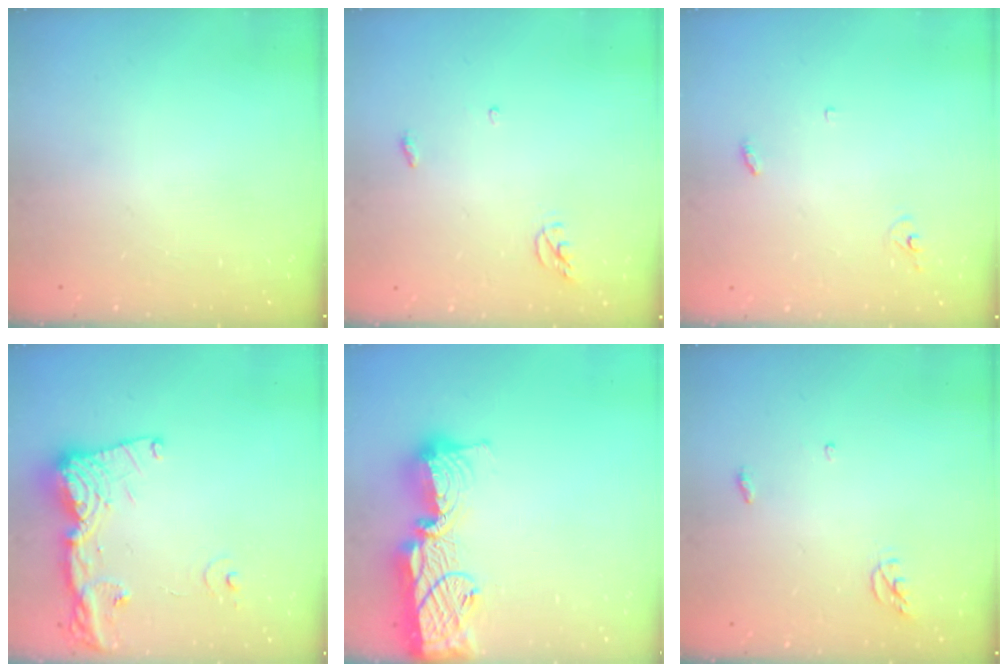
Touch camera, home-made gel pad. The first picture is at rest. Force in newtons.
{"total": 3.9, "press": 3.8, "slide": 0.3}
{"total": 2.9, "press": 2.9, "slide": 0.2}
{"total": 16.5, "press": 16.4, "slide": 2.1}
{"total": 17.5, "press": 17.4, "slide": 1.3}
{"total": 3.9, "press": 3.8, "slide": 0.3}